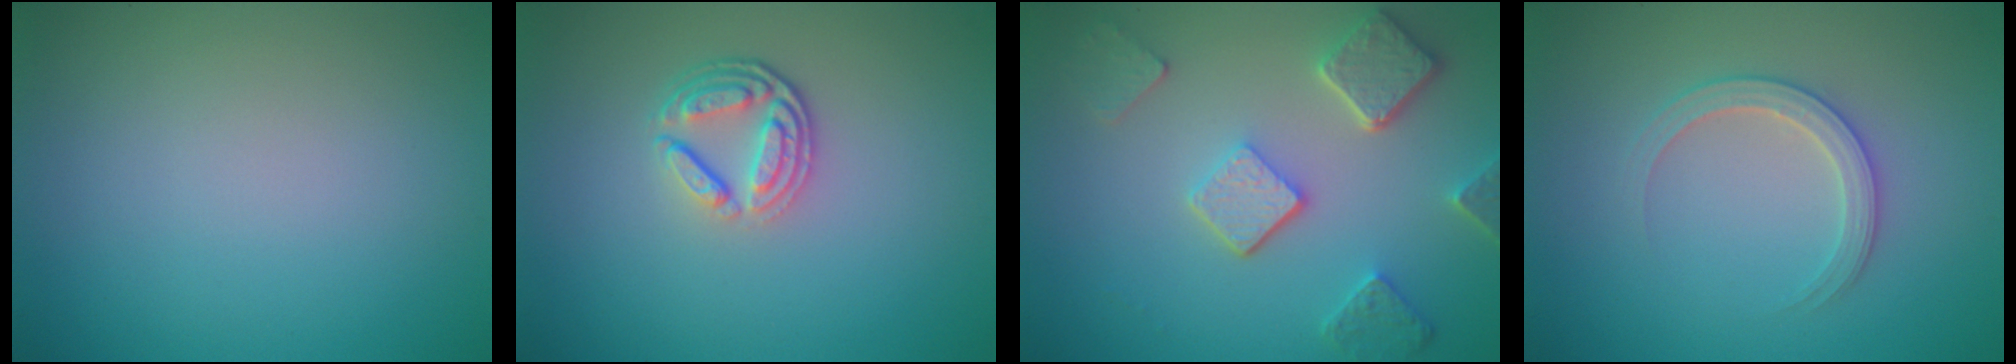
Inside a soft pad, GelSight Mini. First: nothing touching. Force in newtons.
{"total": 3.7, "press": 2.7, "slide": 2.4}
{"total": 5.0, "press": 3.9, "slide": 3.2}
{"total": 2.5, "press": 2.5, "slide": 0.3}